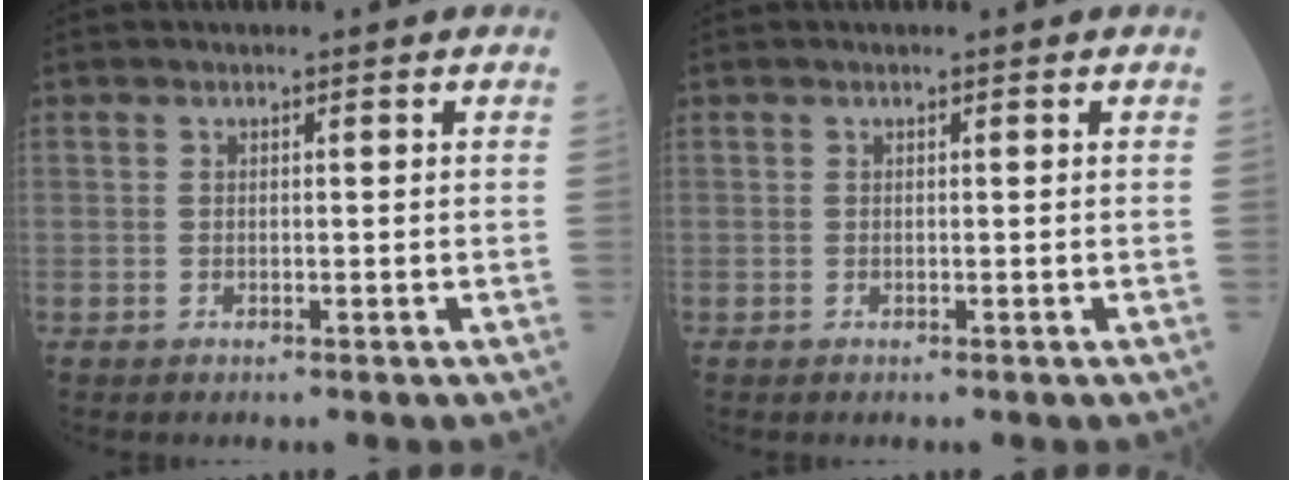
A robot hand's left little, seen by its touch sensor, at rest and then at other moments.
{"total": 0.0}